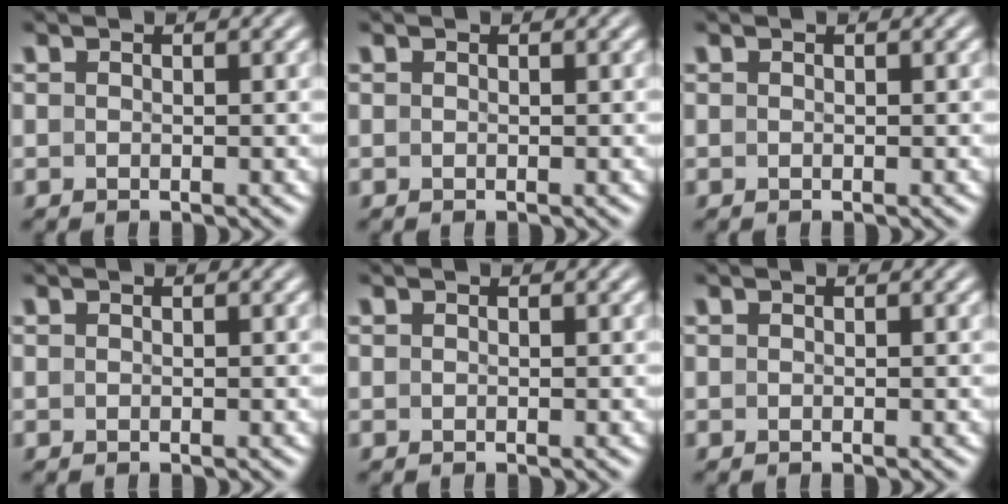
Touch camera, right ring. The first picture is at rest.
{"total": 0.0}
{"total": 0.0}
{"total": 0.0}
{"total": 0.0}
{"total": 0.0}